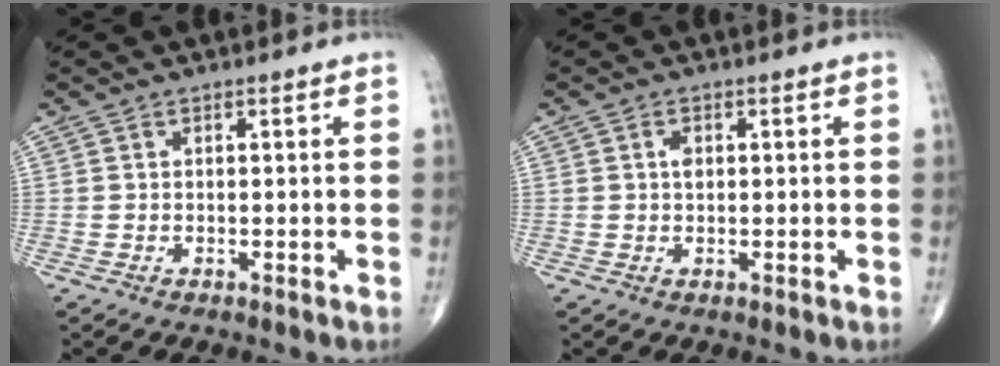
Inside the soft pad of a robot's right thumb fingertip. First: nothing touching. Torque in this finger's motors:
{"motor_torque": [0.64, 0.49, 0.19, -0.24, 0.00]}